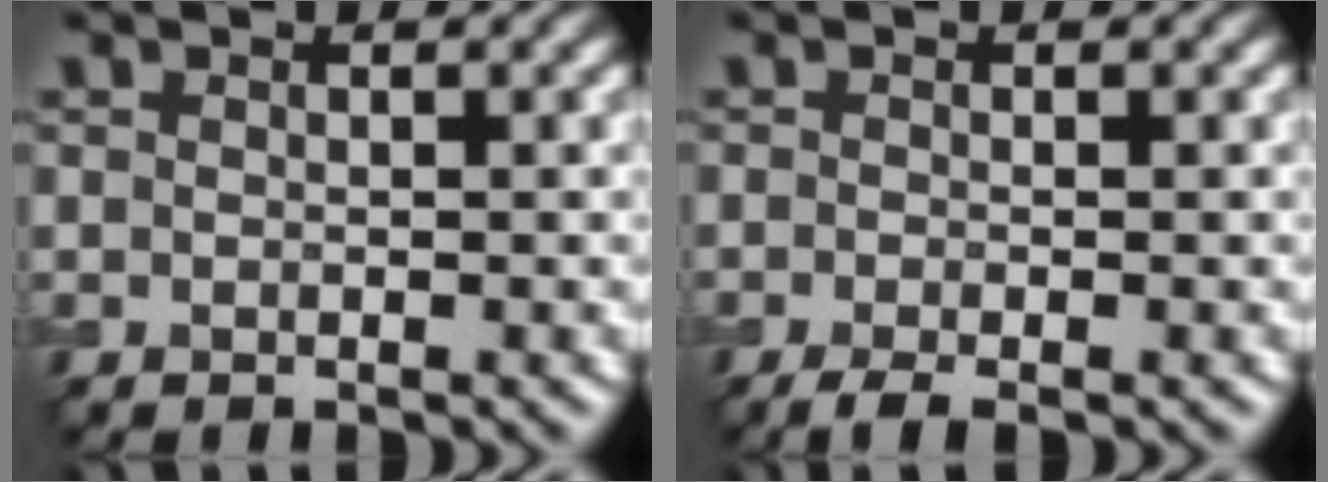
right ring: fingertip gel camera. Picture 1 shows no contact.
{"total": 2.1, "force": [-1.4, 0.4, 1.5], "torque": [-0.030, -0.007, -0.032]}